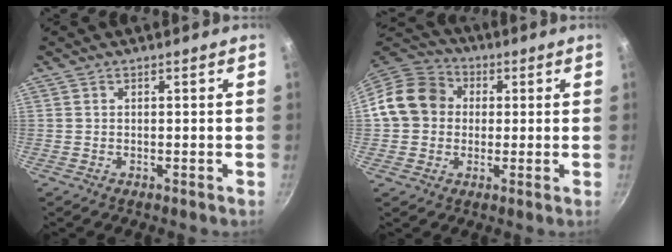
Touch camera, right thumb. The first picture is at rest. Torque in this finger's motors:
{"motor_torque": [-0.05, 0.26, 0.10, 0.01, 0.08]}